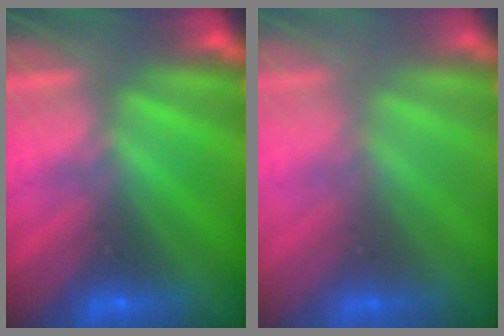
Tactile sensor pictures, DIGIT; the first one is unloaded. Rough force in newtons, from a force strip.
{"total": 2.7}